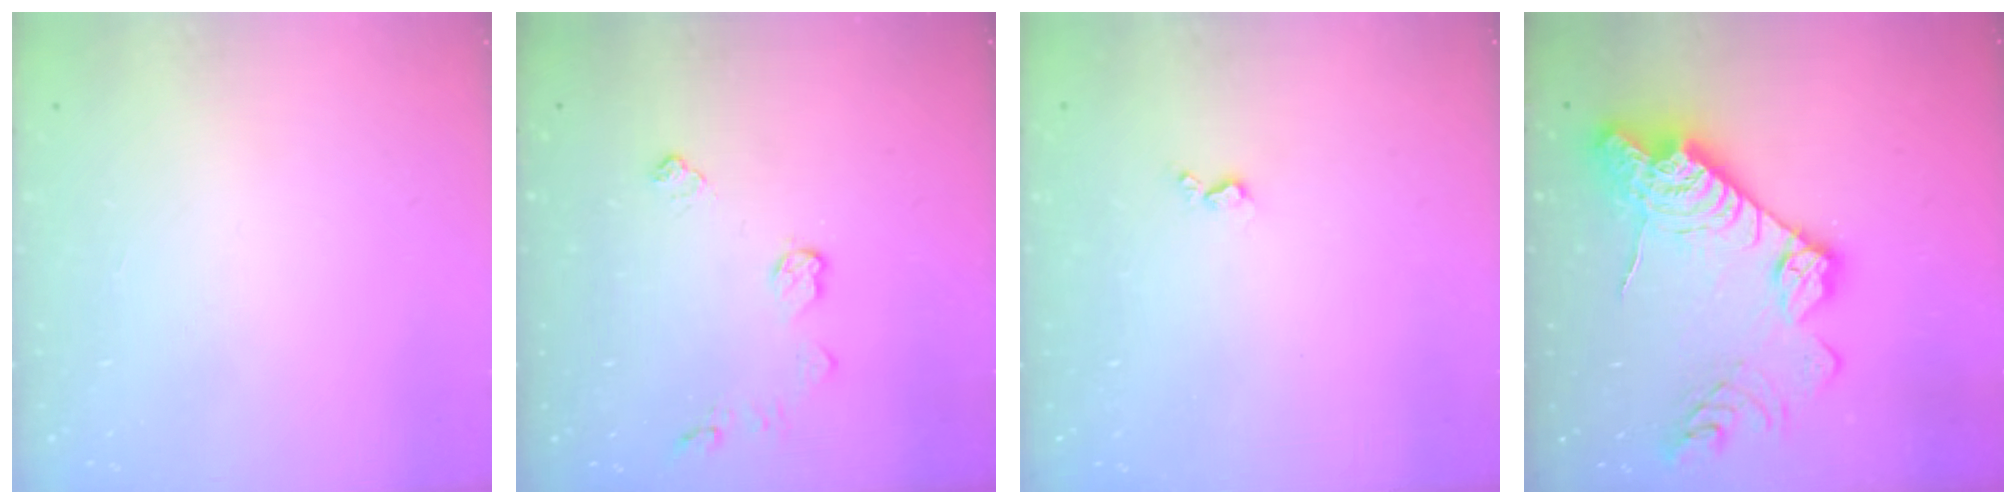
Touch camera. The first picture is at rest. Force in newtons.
{"total": 5.4, "press": 5.4, "slide": 0.7}
{"total": 4.3, "press": 4.2, "slide": 0.5}
{"total": 20.4, "press": 20.4, "slide": 1.5}